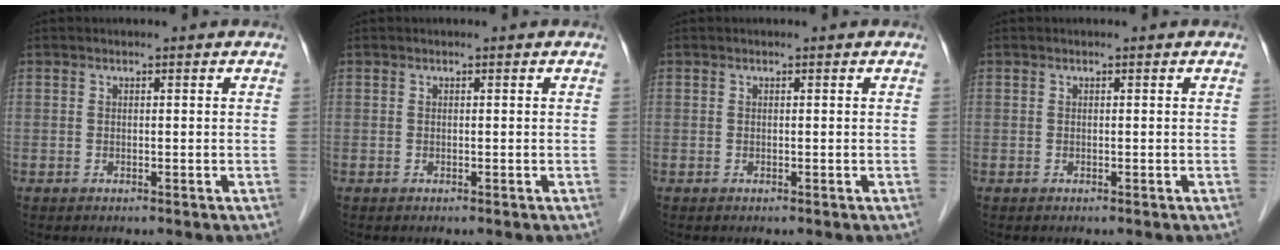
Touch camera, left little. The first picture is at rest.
{"total": 0.0}
{"total": 0.0}
{"total": 0.0}